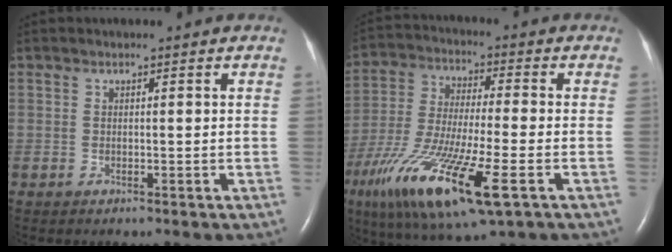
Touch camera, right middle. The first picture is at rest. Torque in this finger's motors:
{"motor_torque": [1.67, -0.47, 1.02, 0.20]}